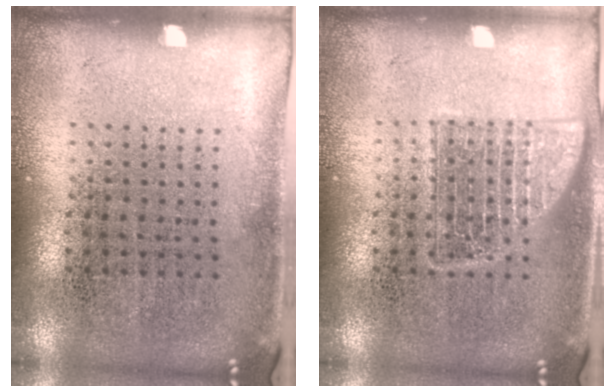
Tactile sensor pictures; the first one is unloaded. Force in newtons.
{"total": 2.3, "press": 2.3, "slide": 0.3}